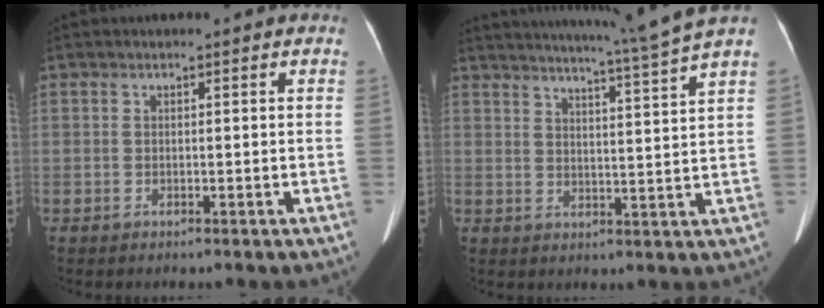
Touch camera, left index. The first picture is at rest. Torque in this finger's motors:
{"motor_torque": [-0.53, -1.61, 0.15, 0.09]}